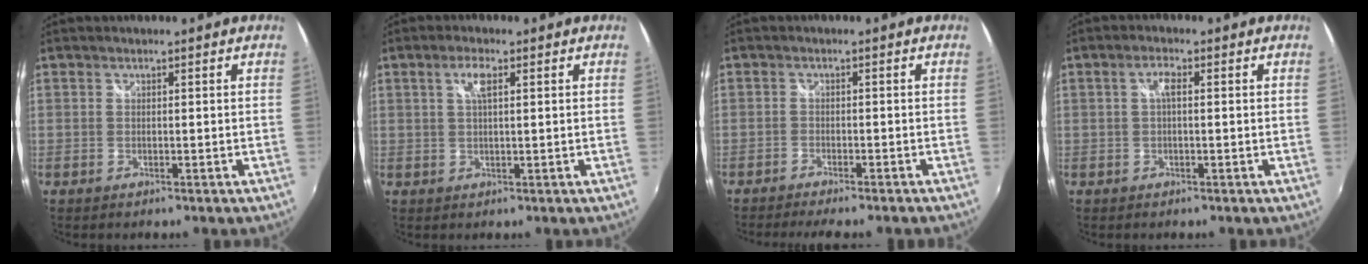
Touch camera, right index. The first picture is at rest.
{"total": 3.1, "force": [1.1, 0.9, 2.7], "torque": [-0.051, 0.006, 0.020]}
{"total": 7.6, "force": [-6.7, 0.9, 3.6], "torque": [-0.082, -0.018, -0.100]}
{"total": 2.3, "force": [0.2, 0.7, 2.2], "torque": [-0.041, 0.008, 0.002]}